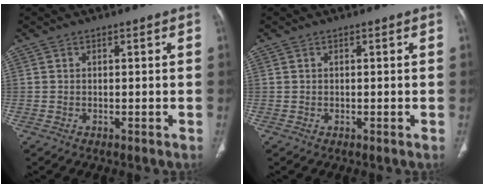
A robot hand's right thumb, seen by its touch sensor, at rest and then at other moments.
{"total": 0.0}